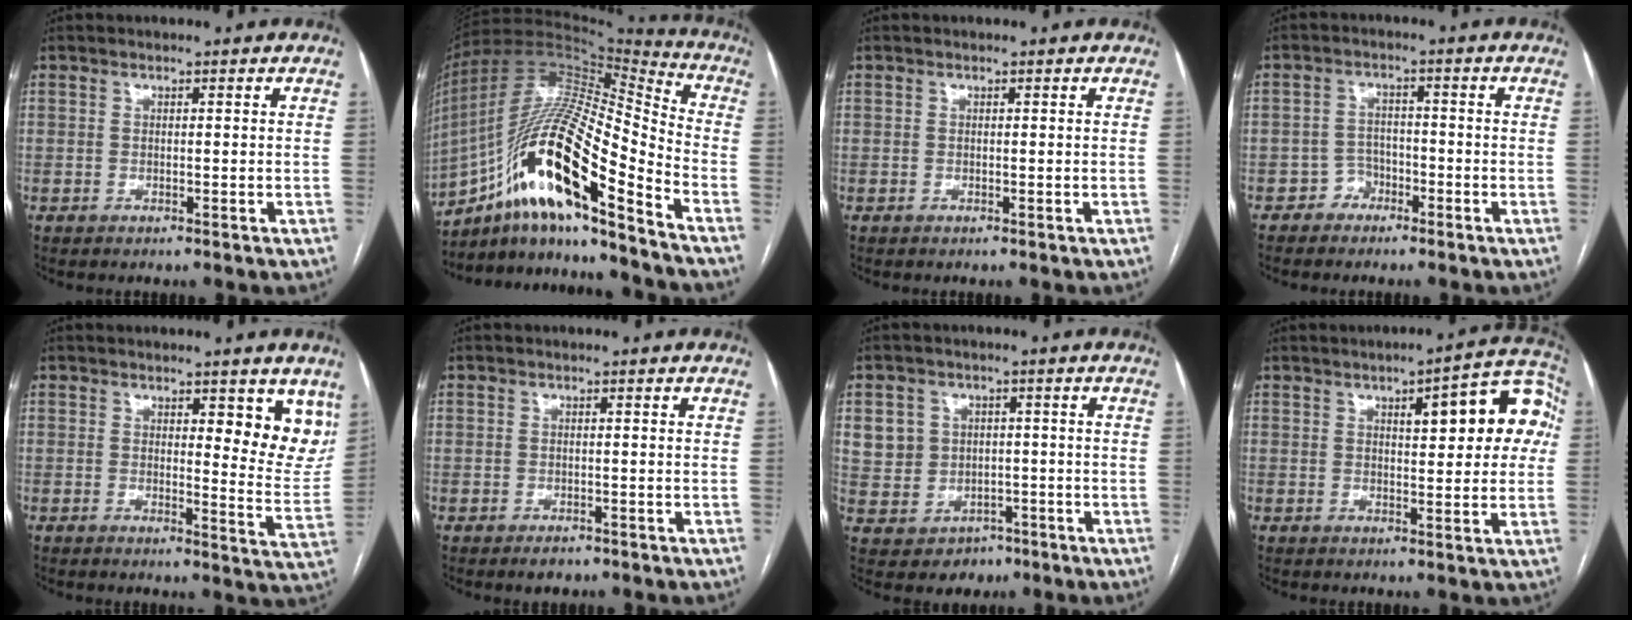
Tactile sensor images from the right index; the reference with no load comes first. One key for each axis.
{"total": 22.4, "fx": -12.1, "fy": 3.5, "fz": 18.5, "tx": -0.369, "ty": 0.002, "tz": -0.212}
{"total": 0.0}
{"total": 2.8, "fx": -1.8, "fy": 2.1, "fz": 0.1, "tx": 0.000, "ty": 0.013, "tz": -0.033}
{"total": 8.5, "fx": 4.9, "fy": 2.3, "fz": 6.5, "tx": -0.062, "ty": -0.027, "tz": 0.051}
{"total": 1.8, "fx": -1.3, "fy": 1.1, "fz": 0.7, "tx": -0.012, "ty": 0.000, "tz": -0.012}
{"total": 8.5, "fx": -0.5, "fy": 8.3, "fz": 1.5, "tx": -0.044, "ty": 0.024, "tz": 0.018}
{"total": 12.5, "fx": 3.3, "fy": 3.6, "fz": 11.6, "tx": -0.132, "ty": 0.032, "tz": 0.036}